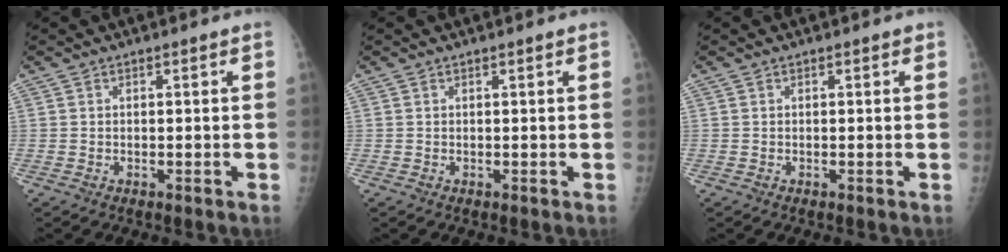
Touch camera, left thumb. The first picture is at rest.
{"total": 0.0}
{"total": 0.0}